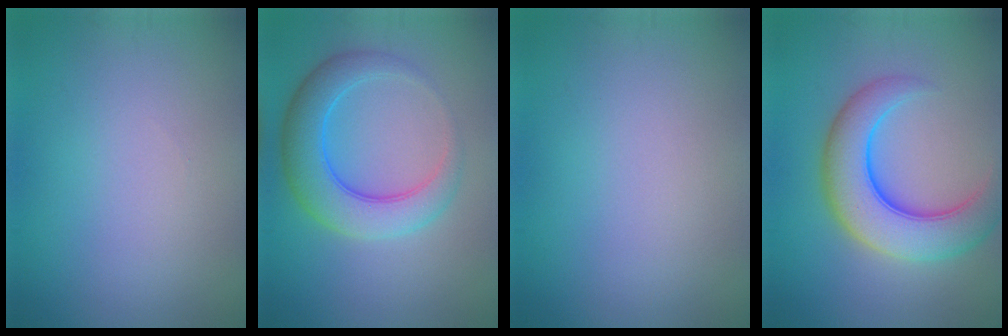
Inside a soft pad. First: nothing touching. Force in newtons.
{"total": 5.8, "press": 5.8, "slide": 0.1}
{"total": 0.0}
{"total": 7.9, "press": 7.8, "slide": 0.3}